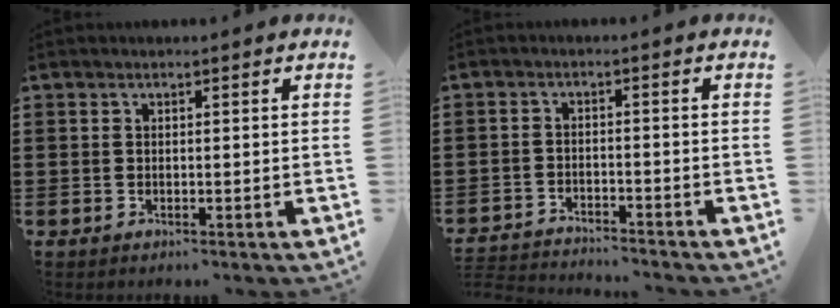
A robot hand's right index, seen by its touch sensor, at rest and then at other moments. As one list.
[{"total": 2.8, "force": [-2.8, -0.1, -0.2], "torque": [-0.004, 0.000, -0.061]}]